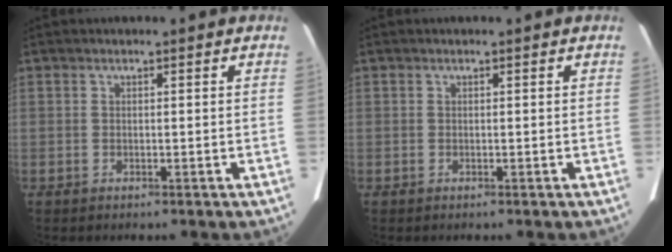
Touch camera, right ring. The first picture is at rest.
{"total": 0.0}